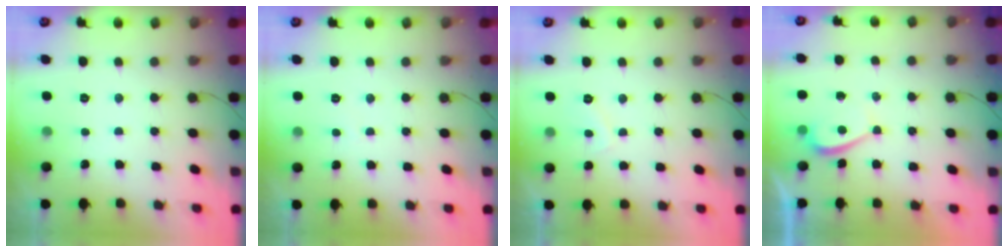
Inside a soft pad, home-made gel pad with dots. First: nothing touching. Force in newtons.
{"total": 2.7, "press": 2.7, "slide": 0.2}
{"total": 1.5, "press": 1.4, "slide": 0.7}
{"total": 1.0, "press": 0.9, "slide": 0.6}